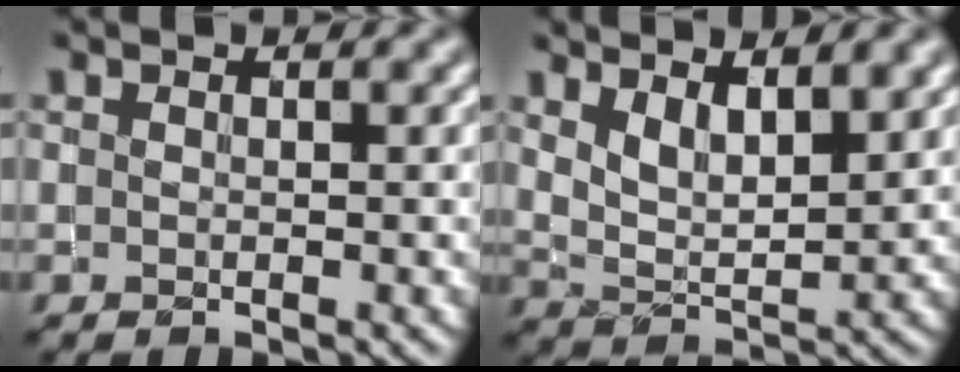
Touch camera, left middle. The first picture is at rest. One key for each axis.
{"total": 4.1, "fx": 2.7, "fy": 1.5, "fz": 2.8, "tx": -0.057, "ty": -0.009, "tz": 0.052}